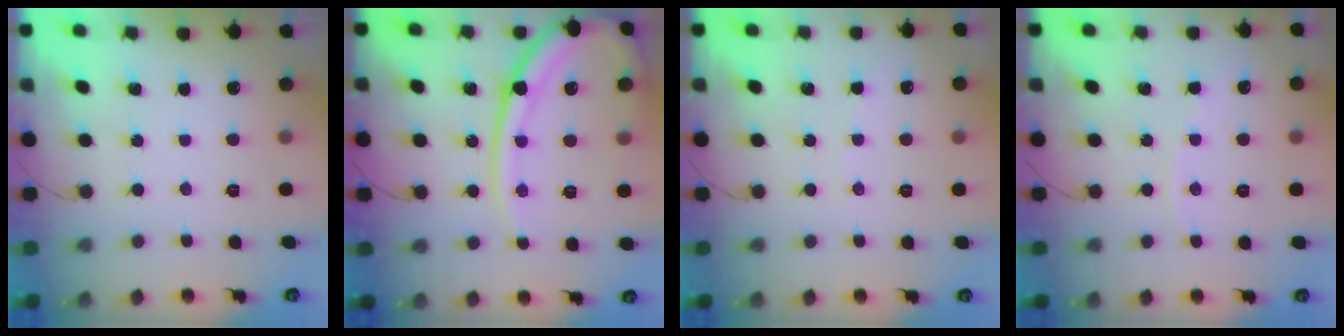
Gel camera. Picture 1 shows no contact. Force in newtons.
{"total": 19.5, "press": 19.4, "slide": 2.4}
{"total": 3.2, "press": 3.2, "slide": 0.4}
{"total": 4.2, "press": 4.1, "slide": 0.6}